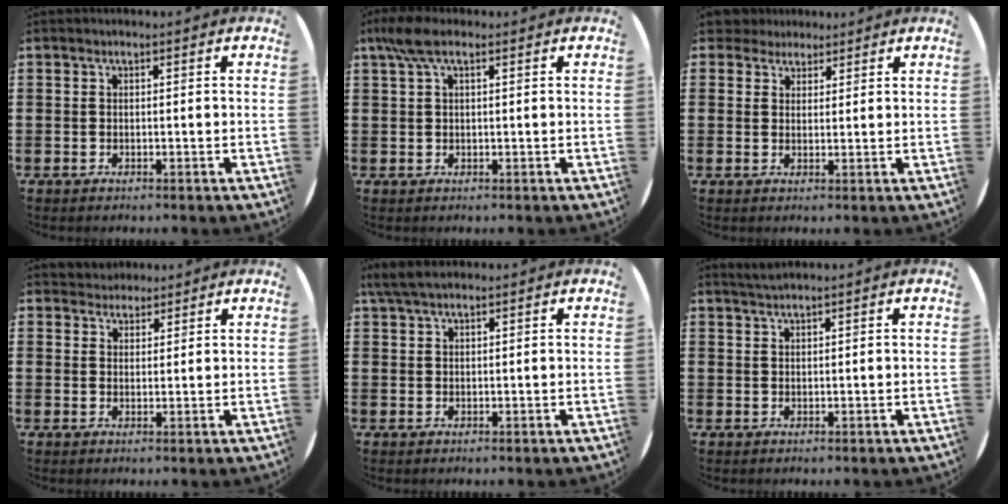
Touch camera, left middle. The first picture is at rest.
{"total": 3.6, "force": [1.8, 1.0, 2.9], "torque": [-0.061, 0.006, 0.032]}
{"total": 3.1, "force": [2.8, 1.4, 0.1], "torque": [-0.011, 0.003, 0.054]}
{"total": 2.6, "force": [2.4, 0.9, -0.2], "torque": [-0.002, -0.001, 0.047]}
{"total": 3.0, "force": [2.3, 0.8, 1.7], "torque": [-0.039, 0.007, 0.043]}
{"total": 1.3, "force": [1.2, -0.1, 0.3], "torque": [-0.007, 0.000, 0.024]}